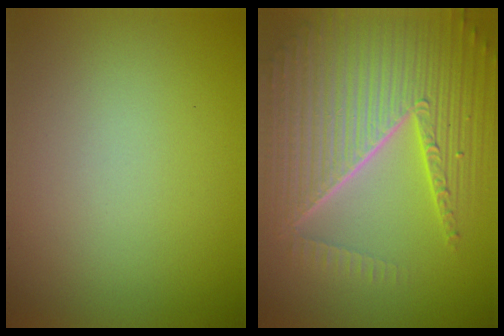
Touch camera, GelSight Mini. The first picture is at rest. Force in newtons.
{"total": 10.1, "press": 6.3, "slide": 7.8}